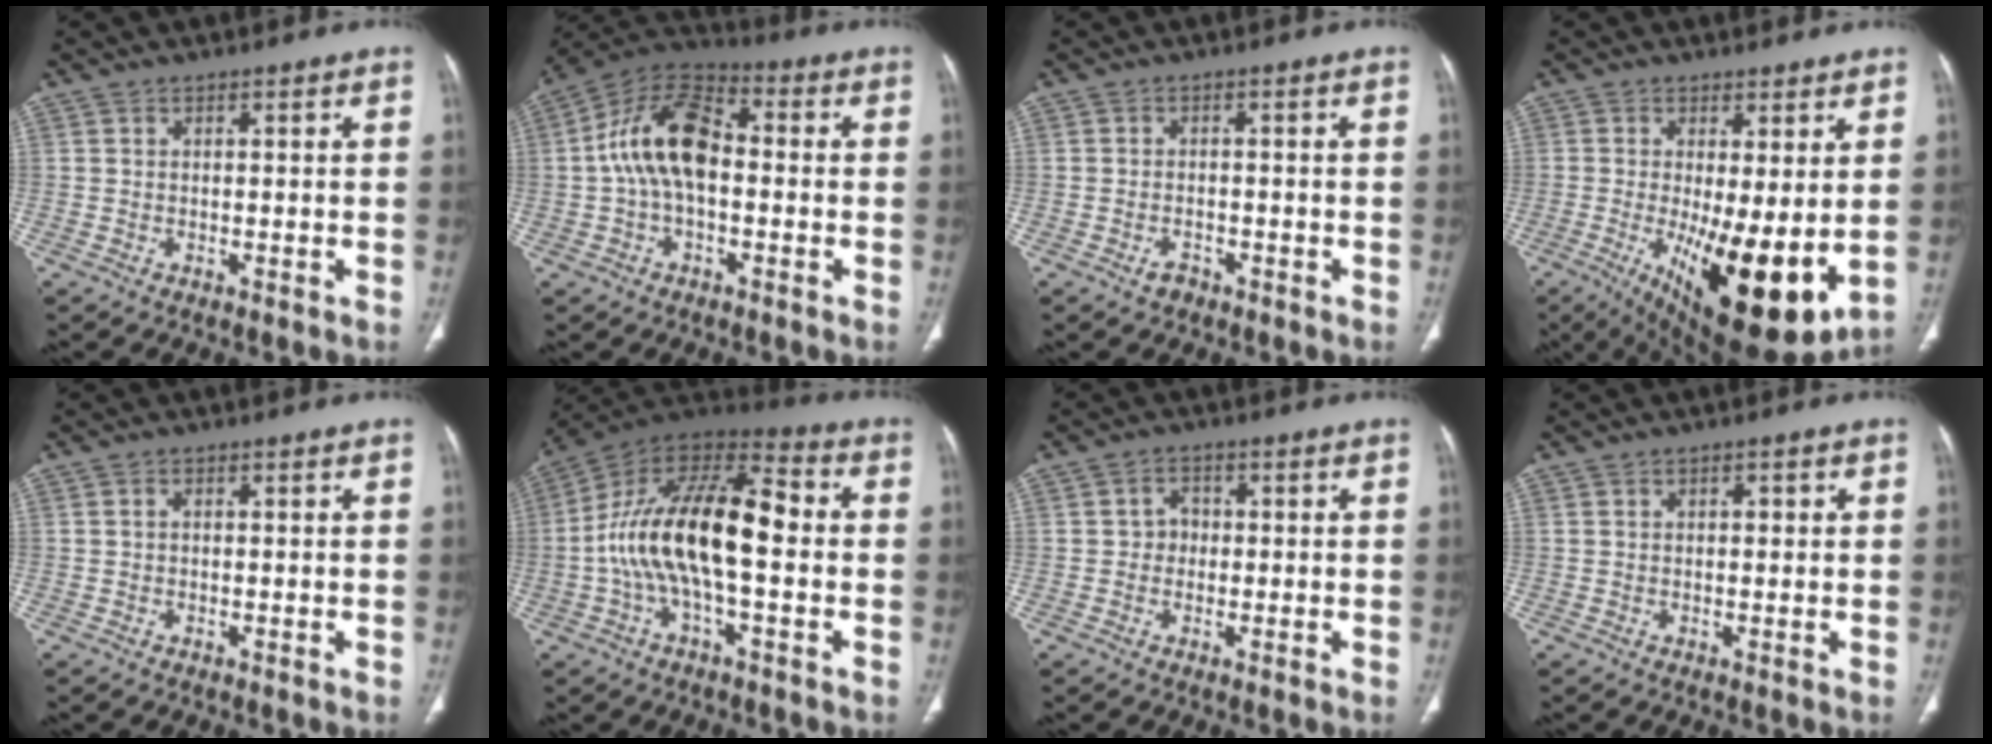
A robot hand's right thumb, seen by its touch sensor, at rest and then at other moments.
{"total": 14.2, "force": [0.1, 8.1, 11.7], "torque": [-0.210, 0.040, -0.013]}
{"total": 1.9, "force": [-1.2, 1.2, 0.8], "torque": [-0.012, 0.007, -0.018]}
{"total": 16.2, "force": [-2.2, 5.4, 15.1], "torque": [-0.235, -0.039, -0.015]}
{"total": 0.5, "force": [0.0, 0.4, 0.3], "torque": [-0.007, 0.006, -0.001]}
{"total": 20.5, "force": [-1.2, 9.0, 18.3], "torque": [-0.325, 0.050, -0.029]}
{"total": 2.7, "force": [-0.1, 2.5, 1.2], "torque": [-0.002, 0.009, -0.009]}
{"total": 1.6, "force": [0.5, 0.8, 1.3], "torque": [-0.018, 0.001, 0.007]}